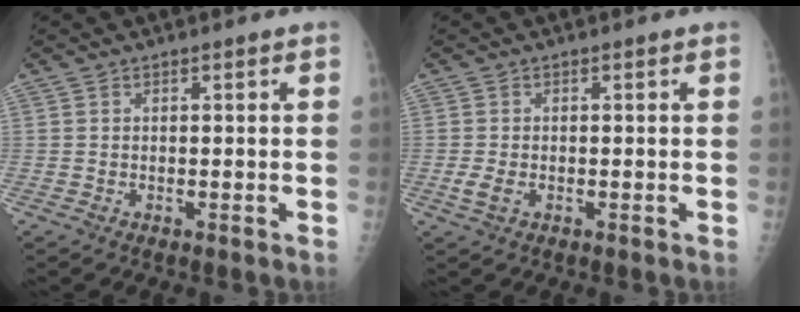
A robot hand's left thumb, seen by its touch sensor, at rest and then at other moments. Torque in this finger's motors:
{"motor_torque": [-0.22, 0.12, 0.32, 0.17, 0.09]}